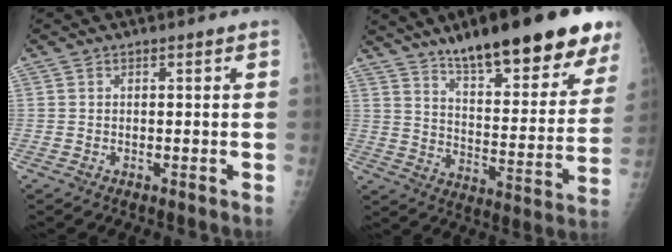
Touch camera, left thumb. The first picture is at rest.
{"total": 25.6, "force": [18.1, 6.3, 17.0], "torque": [-0.202, -0.068, 0.263]}